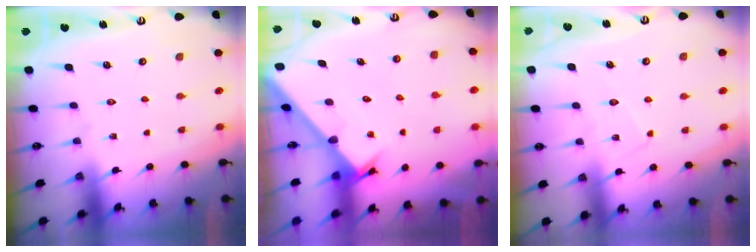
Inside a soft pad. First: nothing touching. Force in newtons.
{"total": 2.7, "press": 2.7, "slide": 0.3}
{"total": 5.0, "press": 5.0, "slide": 0.5}